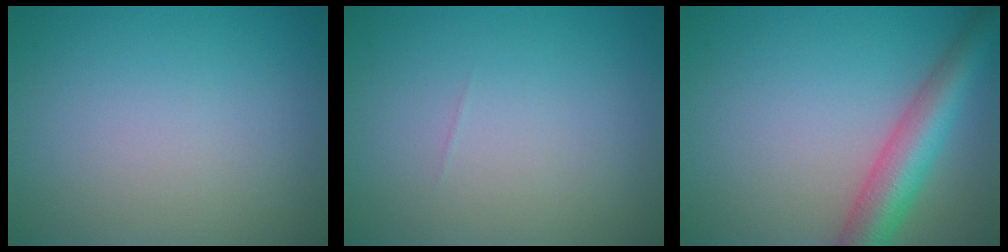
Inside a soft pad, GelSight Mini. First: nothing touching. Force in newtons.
{"total": 0.0}
{"total": 5.7, "press": 5.7, "slide": 0.2}